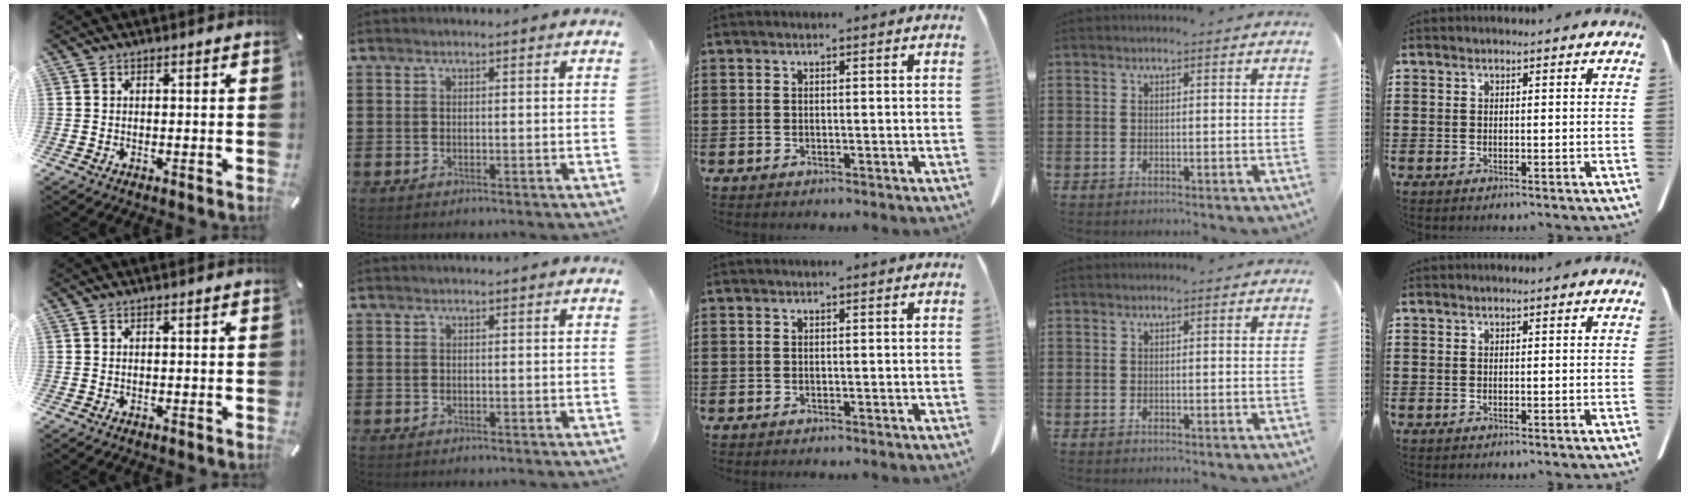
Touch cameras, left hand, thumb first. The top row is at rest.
{}